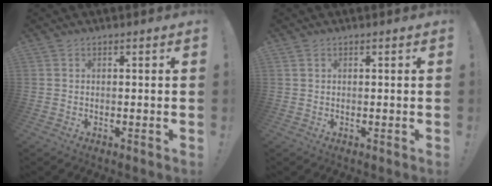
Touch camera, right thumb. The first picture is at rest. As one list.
[{"total": 0.8, "force": [0.6, 0.5, 0.2], "torque": [0.003, -0.001, 0.009]}]